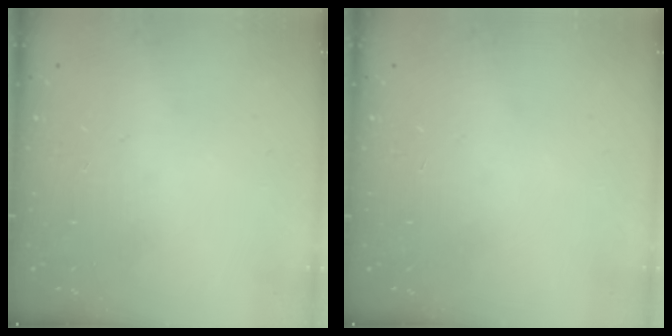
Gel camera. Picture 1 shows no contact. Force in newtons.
{"total": 0.0}